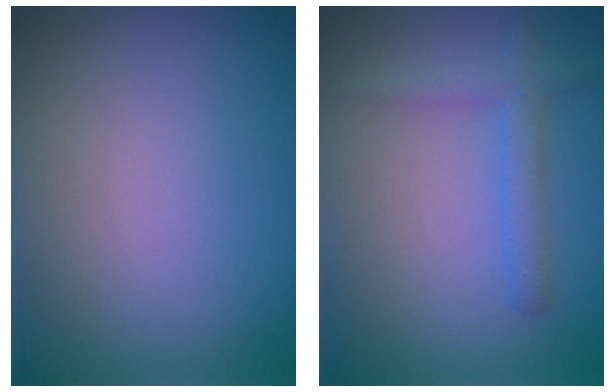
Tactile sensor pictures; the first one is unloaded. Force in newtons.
{"total": 2.1, "press": 2.1, "slide": 0.2}